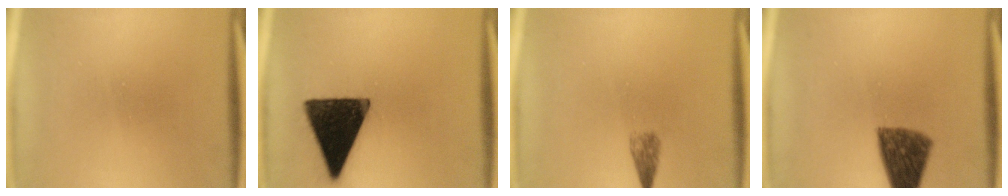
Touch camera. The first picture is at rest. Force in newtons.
{"total": 16.2}
{"total": 1.4}
{"total": 8.8}